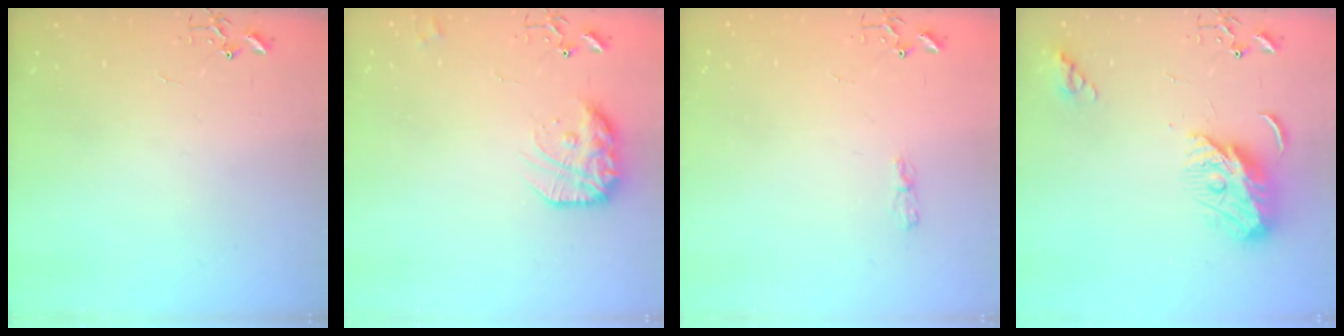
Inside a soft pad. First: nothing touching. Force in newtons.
{"total": 15.4, "press": 15.4, "slide": 1.3}
{"total": 3.4, "press": 3.4, "slide": 0.6}
{"total": 9.7, "press": 9.7, "slide": 0.6}